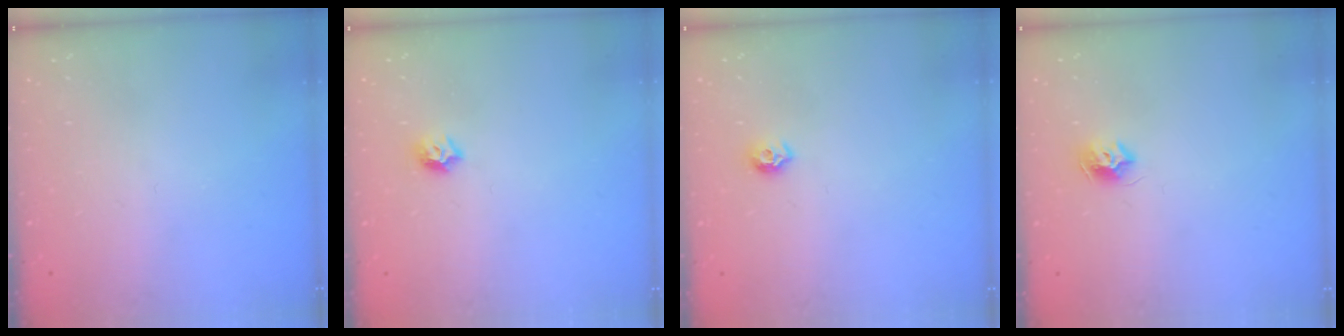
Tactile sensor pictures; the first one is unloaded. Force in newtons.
{"total": 6.0, "press": 6.0, "slide": 0.8}
{"total": 6.5, "press": 6.4, "slide": 0.9}
{"total": 8.2, "press": 8.1, "slide": 0.5}